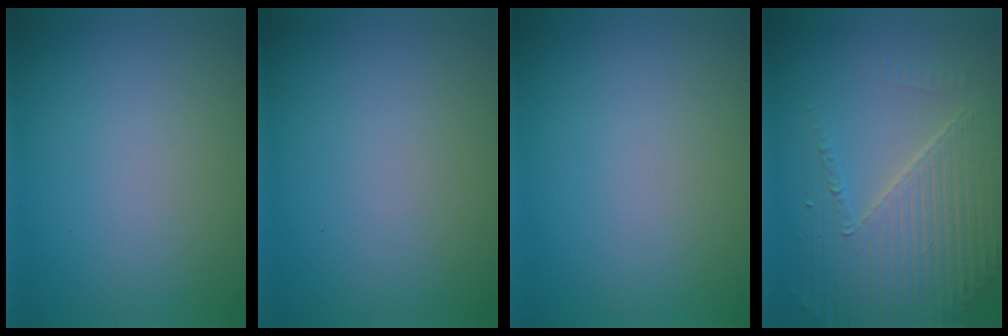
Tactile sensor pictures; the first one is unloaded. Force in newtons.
{"total": 0.0}
{"total": 0.0}
{"total": 6.5, "press": 4.9, "slide": 4.3}